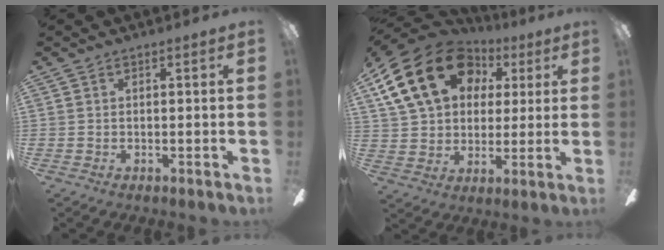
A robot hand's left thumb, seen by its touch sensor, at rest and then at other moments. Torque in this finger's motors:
{"motor_torque": [1.89, 2.75, 1.28, -1.49, 0.50]}